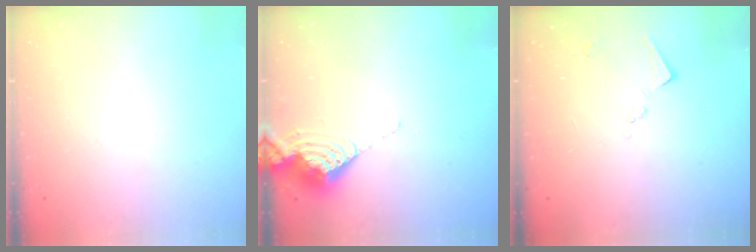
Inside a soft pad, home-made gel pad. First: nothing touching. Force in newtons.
{"total": 7.9, "press": 7.8, "slide": 0.8}
{"total": 6.4, "press": 6.4, "slide": 0.8}